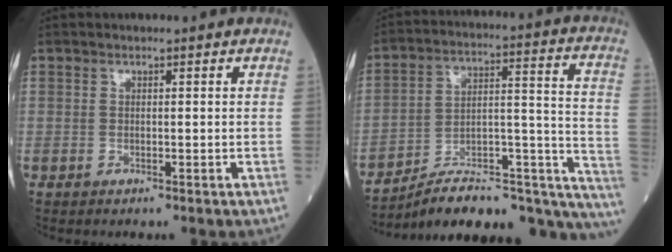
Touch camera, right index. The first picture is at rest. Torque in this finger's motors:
{"motor_torque": [-0.59, -0.53, -0.35, -0.08]}